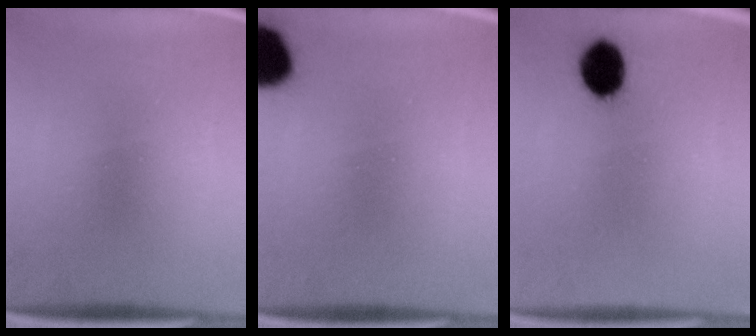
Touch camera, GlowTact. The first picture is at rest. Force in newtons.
{"total": 11.6}
{"total": 8.0}